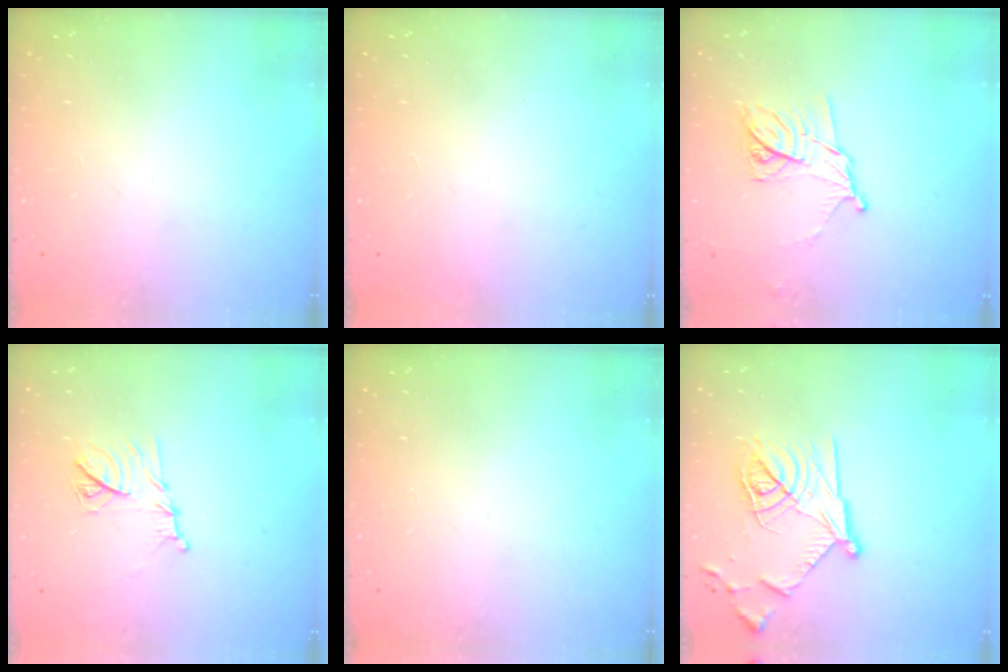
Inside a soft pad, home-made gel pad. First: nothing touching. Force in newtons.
{"total": 1.6, "press": 1.5, "slide": 0.1}
{"total": 11.3, "press": 11.3, "slide": 0.7}
{"total": 11.2, "press": 11.2, "slide": 0.5}
{"total": 0.0}
{"total": 18.1, "press": 18.1, "slide": 1.0}